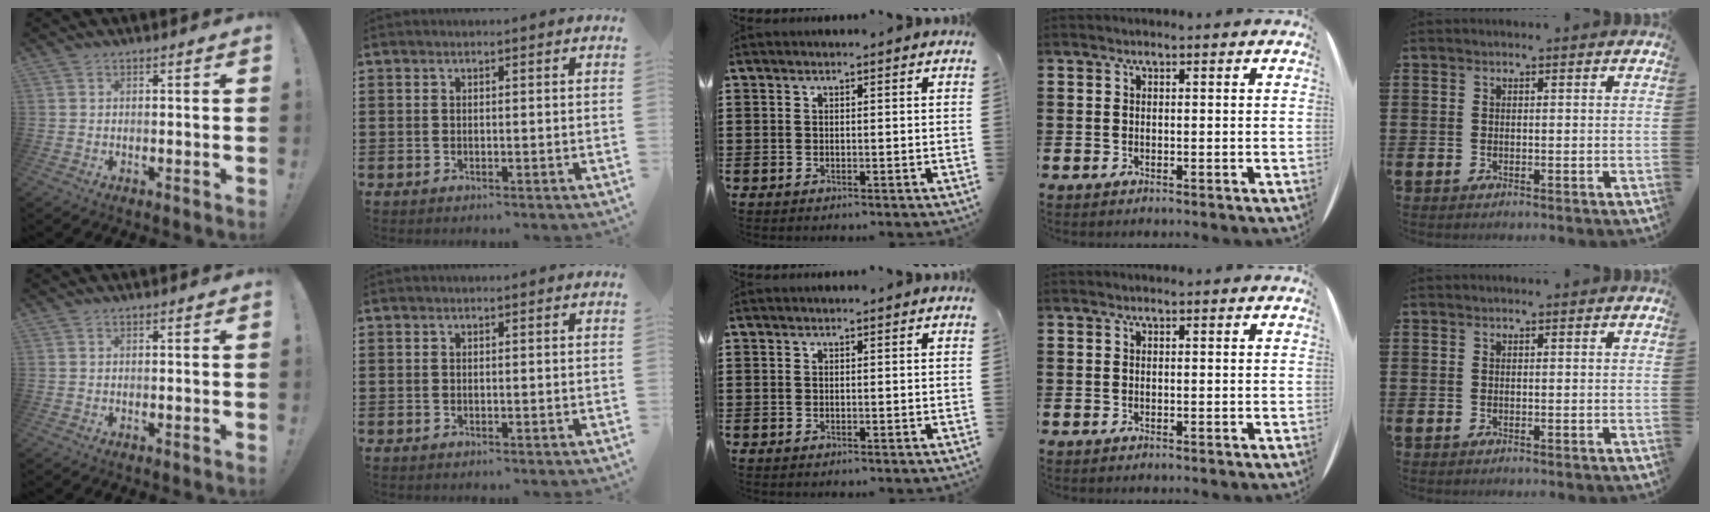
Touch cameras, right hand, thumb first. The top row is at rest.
{}